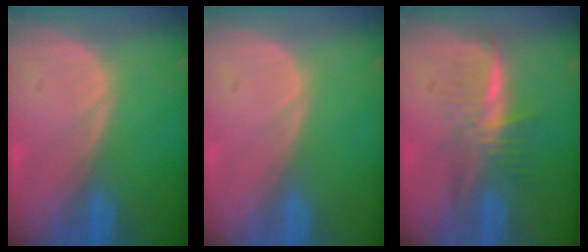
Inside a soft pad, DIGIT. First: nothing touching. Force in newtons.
{"total": 0.0}
{"total": 5.8, "press": 5.3, "slide": 2.3}